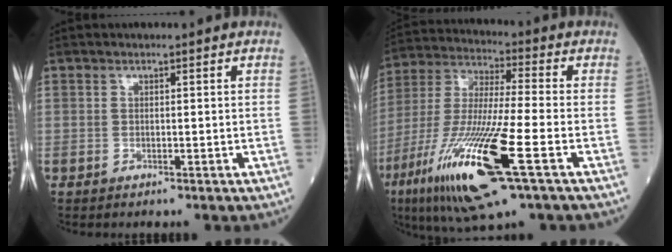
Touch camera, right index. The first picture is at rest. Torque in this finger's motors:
{"motor_torque": [1.15, -0.99, 1.06, 0.21]}